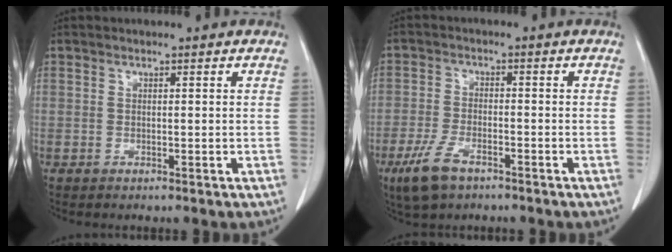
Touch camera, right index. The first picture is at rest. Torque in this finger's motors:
{"motor_torque": [-0.40, -0.10, -0.17, -0.04]}